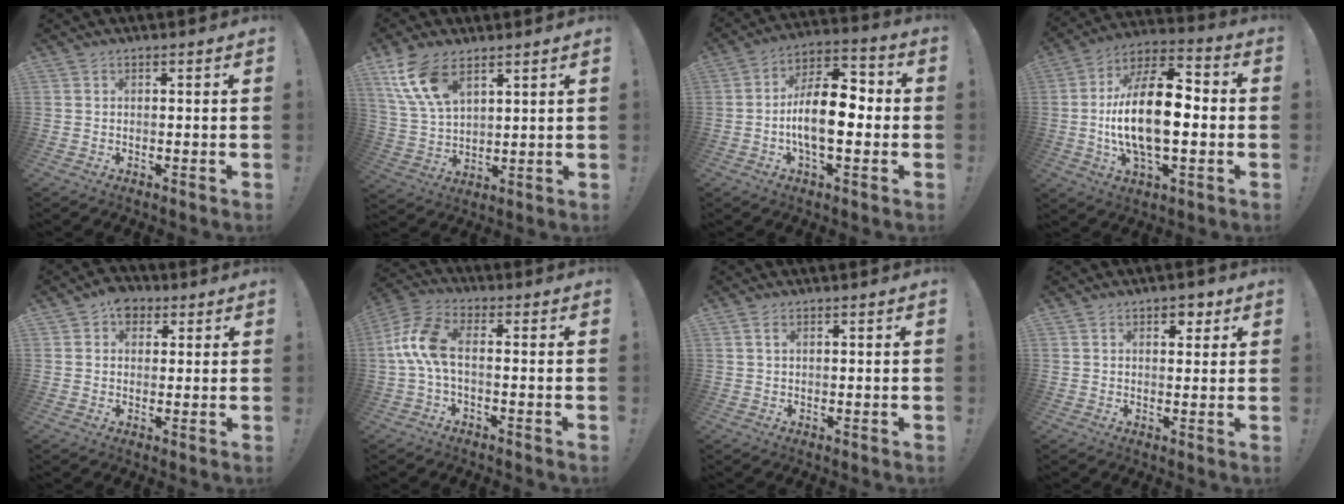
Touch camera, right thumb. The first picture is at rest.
{"total": 12.9, "force": [7.6, 6.7, 8.0], "torque": [-0.168, -0.025, 0.147]}
{"total": 15.0, "force": [-2.6, 7.2, 13.0], "torque": [-0.227, 0.015, -0.048]}
{"total": 20.7, "force": [-1.8, 9.9, 18.1], "torque": [-0.337, 0.002, -0.037]}
{"total": 5.7, "force": [2.2, 4.6, 2.4], "torque": [-0.029, -0.002, 0.040]}
{"total": 10.7, "force": [0.2, 5.2, 9.3], "torque": [-0.200, 0.007, 0.006]}
{"total": 1.6, "force": [0.8, 0.6, 1.2], "torque": [-0.020, 0.000, 0.013]}
{"total": 3.5, "force": [2.0, 2.5, 1.6], "torque": [-0.002, -0.008, 0.029]}